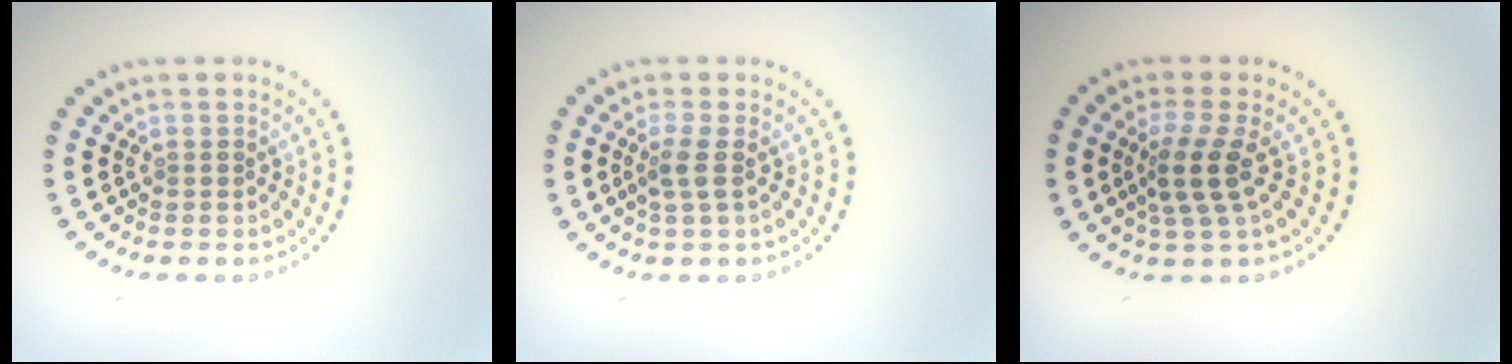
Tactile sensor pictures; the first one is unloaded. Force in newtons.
{"total": 1.6, "press": 1.3, "slide": 1.0}
{"total": 3.2, "press": 2.3, "slide": 2.1}